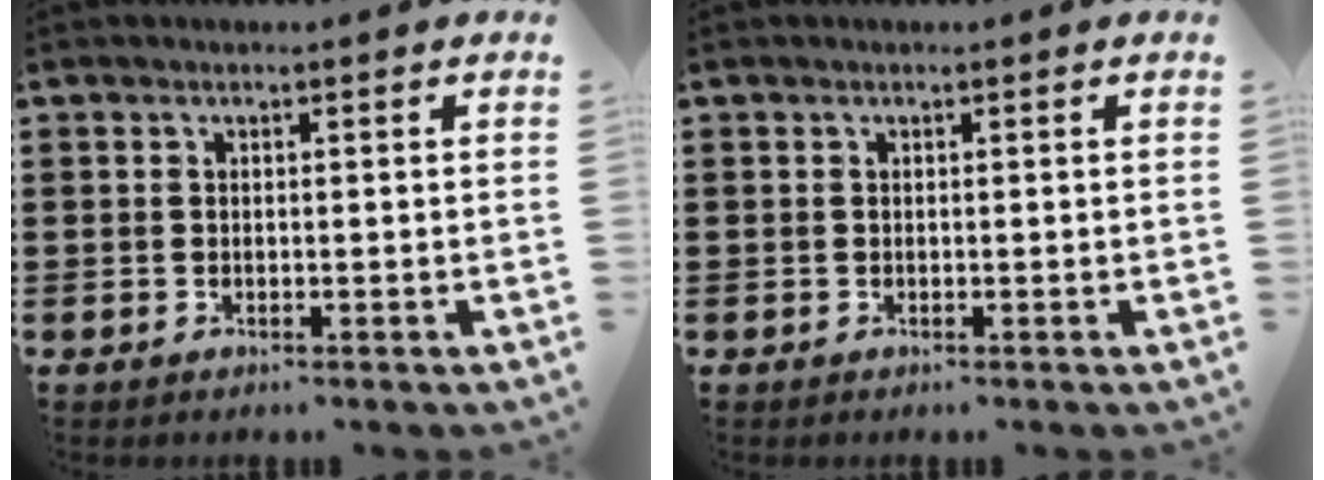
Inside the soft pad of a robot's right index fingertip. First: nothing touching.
{"total": 0.0}